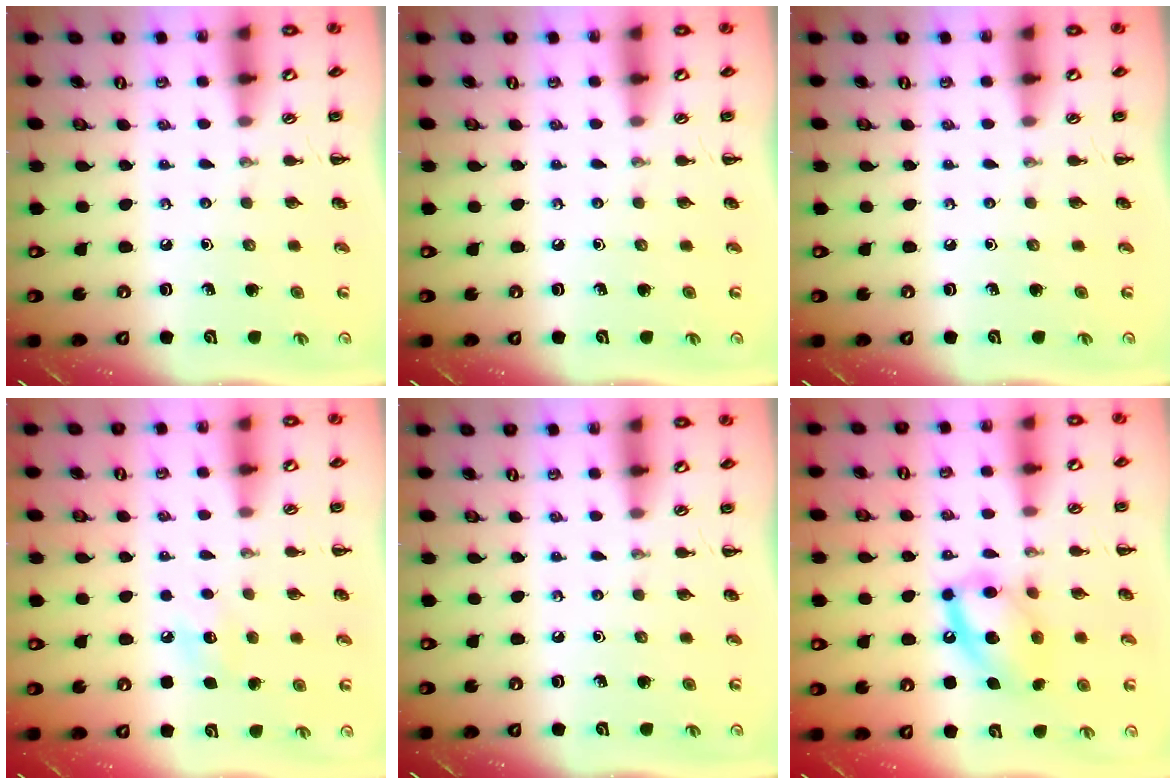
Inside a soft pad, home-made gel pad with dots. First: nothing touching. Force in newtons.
{"total": 0.0}
{"total": 0.0}
{"total": 6.7, "press": 6.4, "slide": 1.8}
{"total": 0.0}
{"total": 13.4, "press": 13.1, "slide": 2.5}